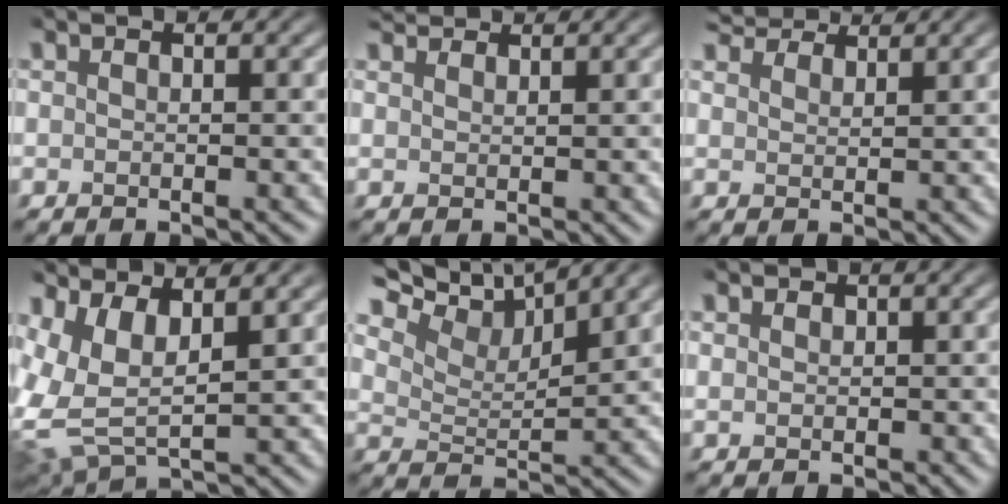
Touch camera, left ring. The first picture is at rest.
{"total": 2.5, "force": [2.3, 0.6, 0.6], "torque": [-0.013, 0.010, 0.037]}
{"total": 5.5, "force": [4.9, 1.7, 1.7], "torque": [-0.045, 0.004, 0.089]}
{"total": 7.5, "force": [2.0, 4.2, 5.8], "torque": [-0.140, -0.009, 0.045]}
{"total": 8.4, "force": [7.0, 2.4, 4.0], "torque": [-0.083, 0.020, 0.099]}
{"total": 1.3, "force": [0.5, 1.0, 0.6], "torque": [-0.007, -0.001, 0.009]}